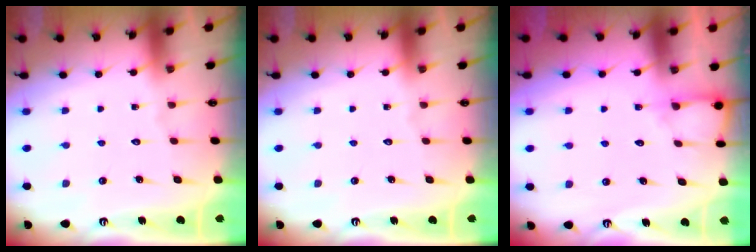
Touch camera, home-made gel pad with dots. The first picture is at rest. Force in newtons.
{"total": 0.0}
{"total": 5.7, "press": 5.7, "slide": 0.4}